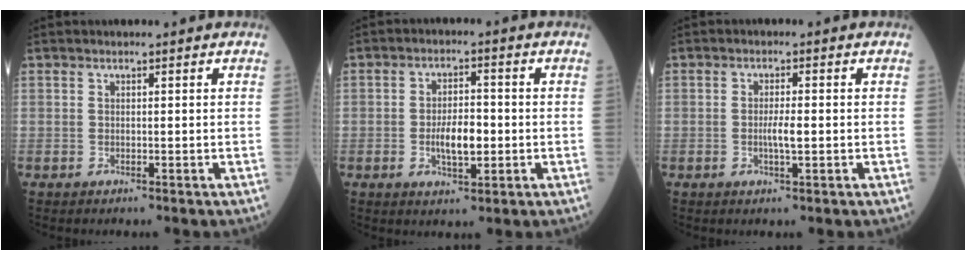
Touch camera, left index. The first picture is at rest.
{"total": 5.4, "force": [-1.2, 2.0, 4.9], "torque": [-0.089, -0.002, -0.022]}
{"total": 2.5, "force": [-0.6, 0.2, 2.4], "torque": [-0.045, -0.004, -0.011]}